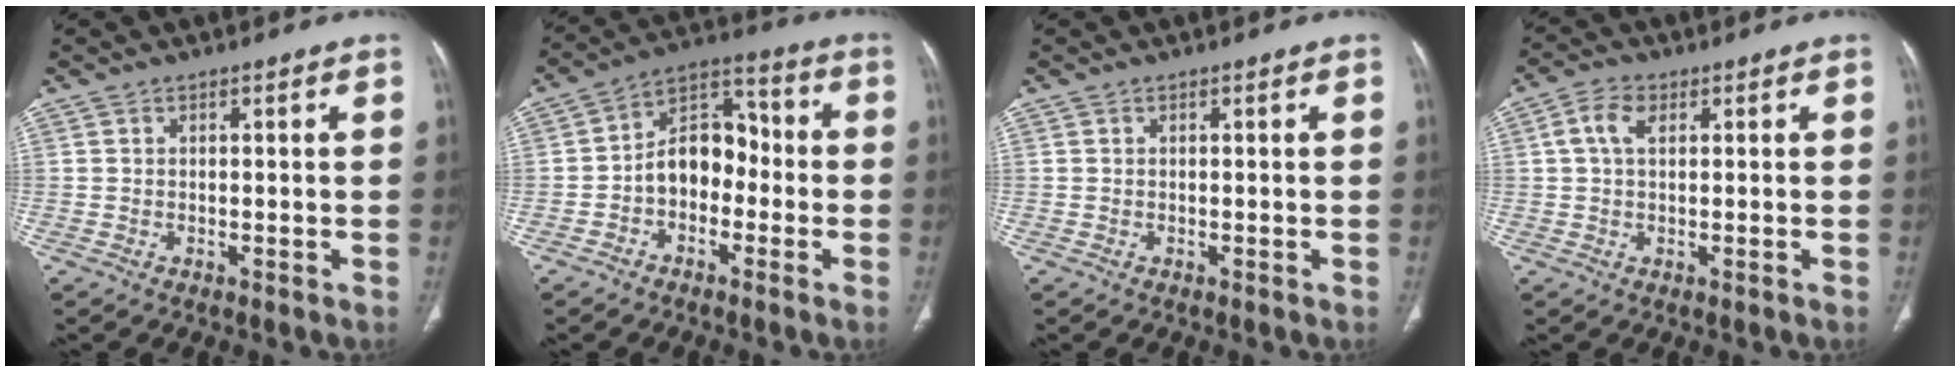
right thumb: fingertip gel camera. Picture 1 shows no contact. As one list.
[{"total": 10.3, "force": [-2.0, 7.5, 6.8], "torque": [-0.078, 0.046, -0.050]}, {"total": 0.0}, {"total": 4.1, "force": [1.1, 2.6, 3.0], "torque": [-0.063, 0.011, 0.018]}]